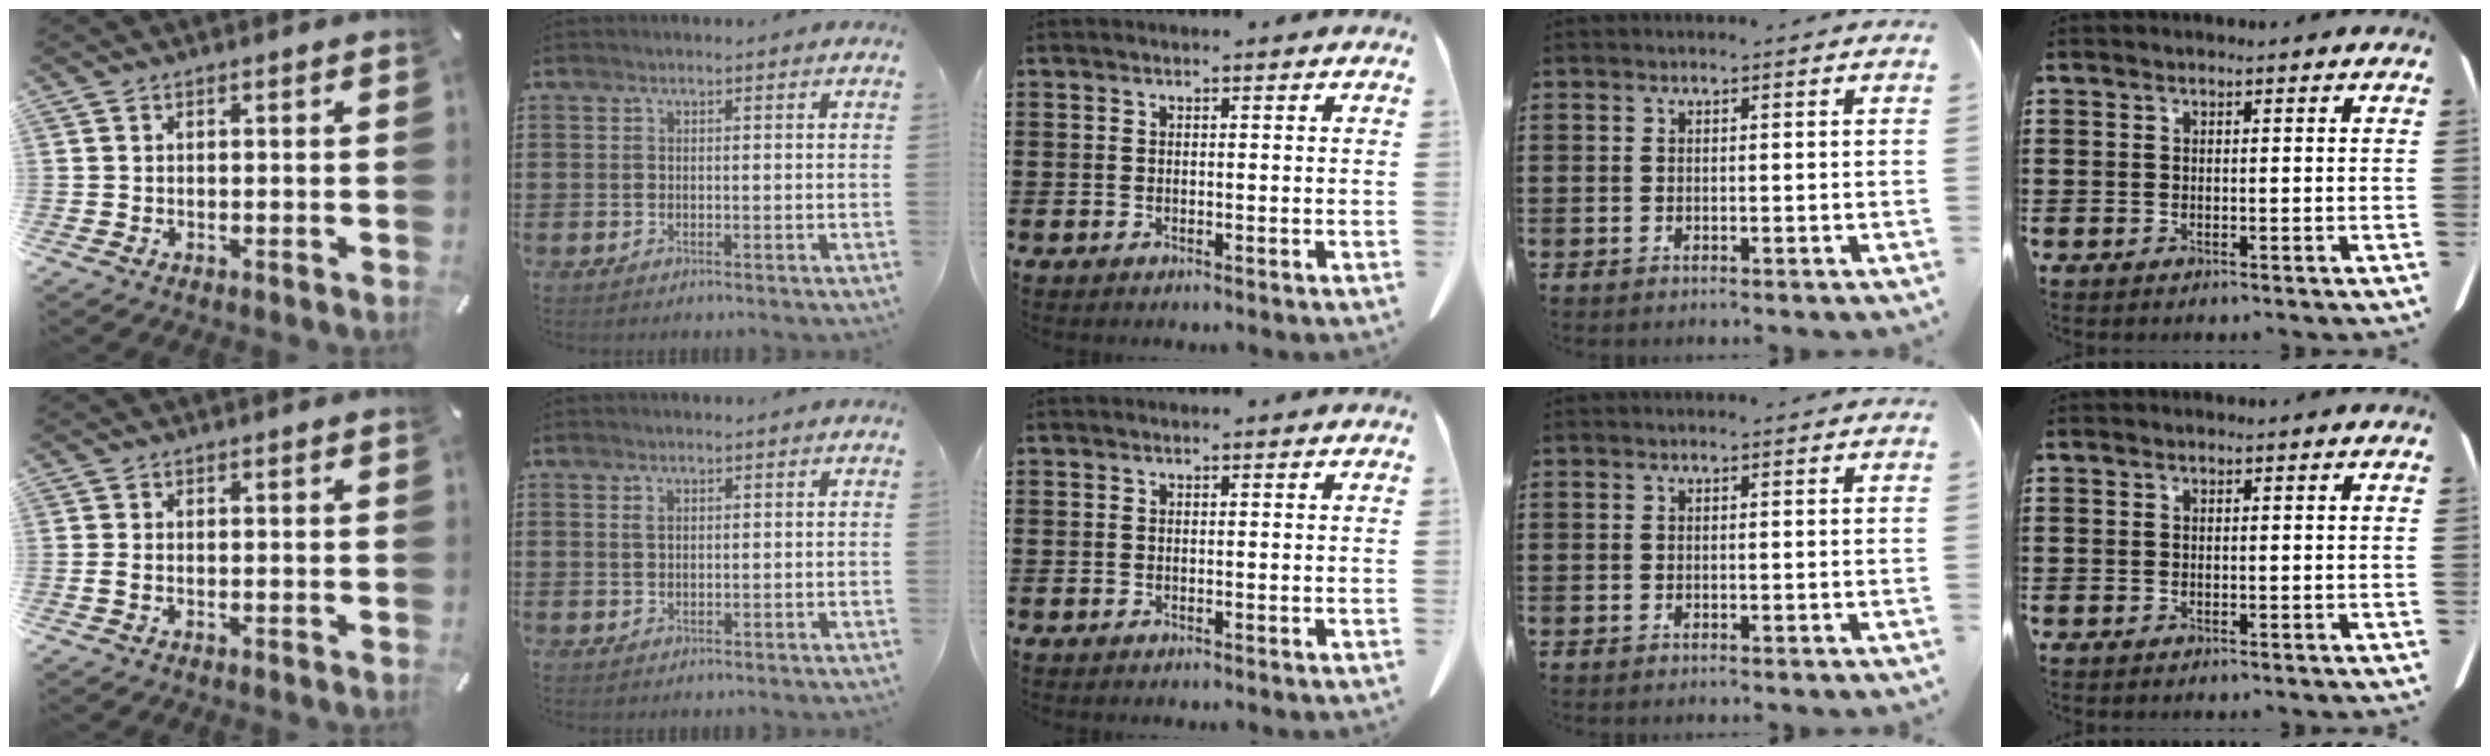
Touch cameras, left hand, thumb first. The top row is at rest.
{"thumb": {"total": 1.1, "force": [-0.3, 0.4, 1.0], "torque": [-0.019, 0.001, -0.007]}, "index": {"total": 1.1, "force": [0.6, 0.5, 0.8], "torque": [-0.017, 0.004, 0.011]}}